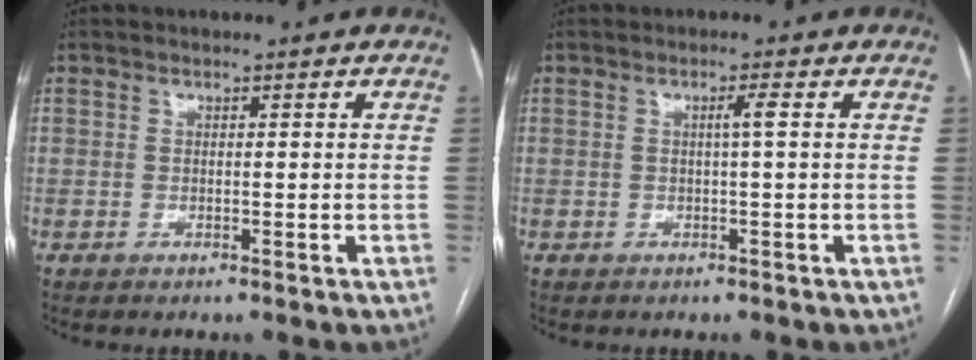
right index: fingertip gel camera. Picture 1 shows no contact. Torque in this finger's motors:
{"motor_torque": [0.14, 0.09, 0.01, 0.03]}